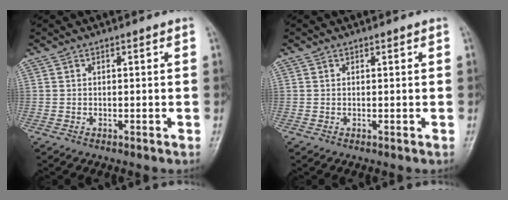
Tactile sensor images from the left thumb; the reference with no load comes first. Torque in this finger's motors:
{"motor_torque": [0.08, -0.15, -0.13, 0.17, -0.05]}